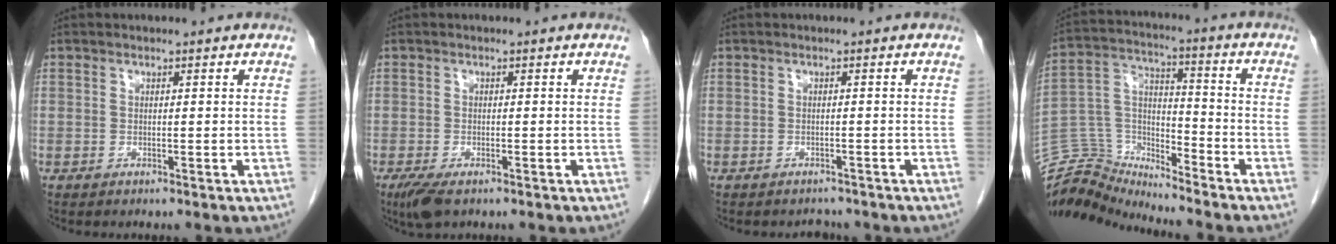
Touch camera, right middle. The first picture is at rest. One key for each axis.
{"total": 3.5, "fx": -2.3, "fy": 1.1, "fz": 2.5, "tx": -0.054, "ty": -0.010, "tz": -0.038}
{"total": 1.8, "fx": -1.6, "fy": 0.8, "fz": -0.1, "tx": -0.001, "ty": -0.002, "tz": -0.023}
{"total": 10.7, "fx": -10.7, "fy": 0.8, "fz": -0.9, "tx": 0.010, "ty": 0.062, "tz": -0.207}